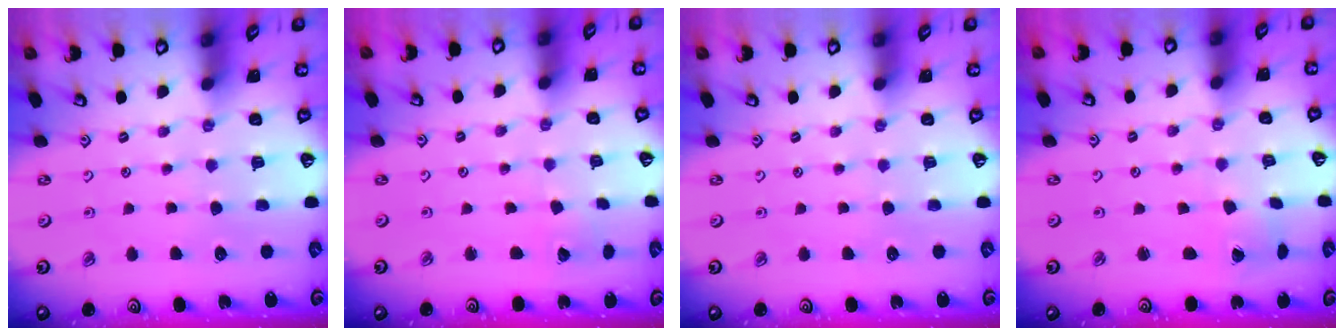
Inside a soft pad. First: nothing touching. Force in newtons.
{"total": 2.7, "press": 2.6, "slide": 0.4}
{"total": 0.0}
{"total": 1.2, "press": 1.2, "slide": 0.1}